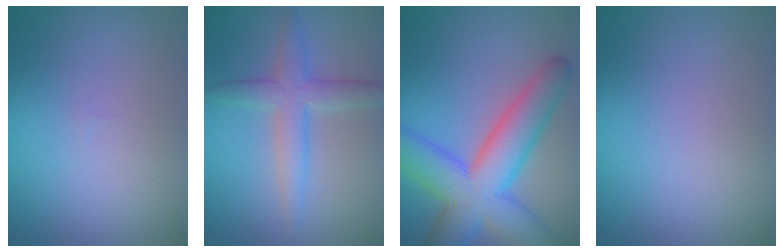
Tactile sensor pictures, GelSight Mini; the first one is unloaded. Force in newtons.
{"total": 3.7, "press": 3.7, "slide": 0.1}
{"total": 10.3, "press": 10.2, "slide": 0.4}
{"total": 0.0}